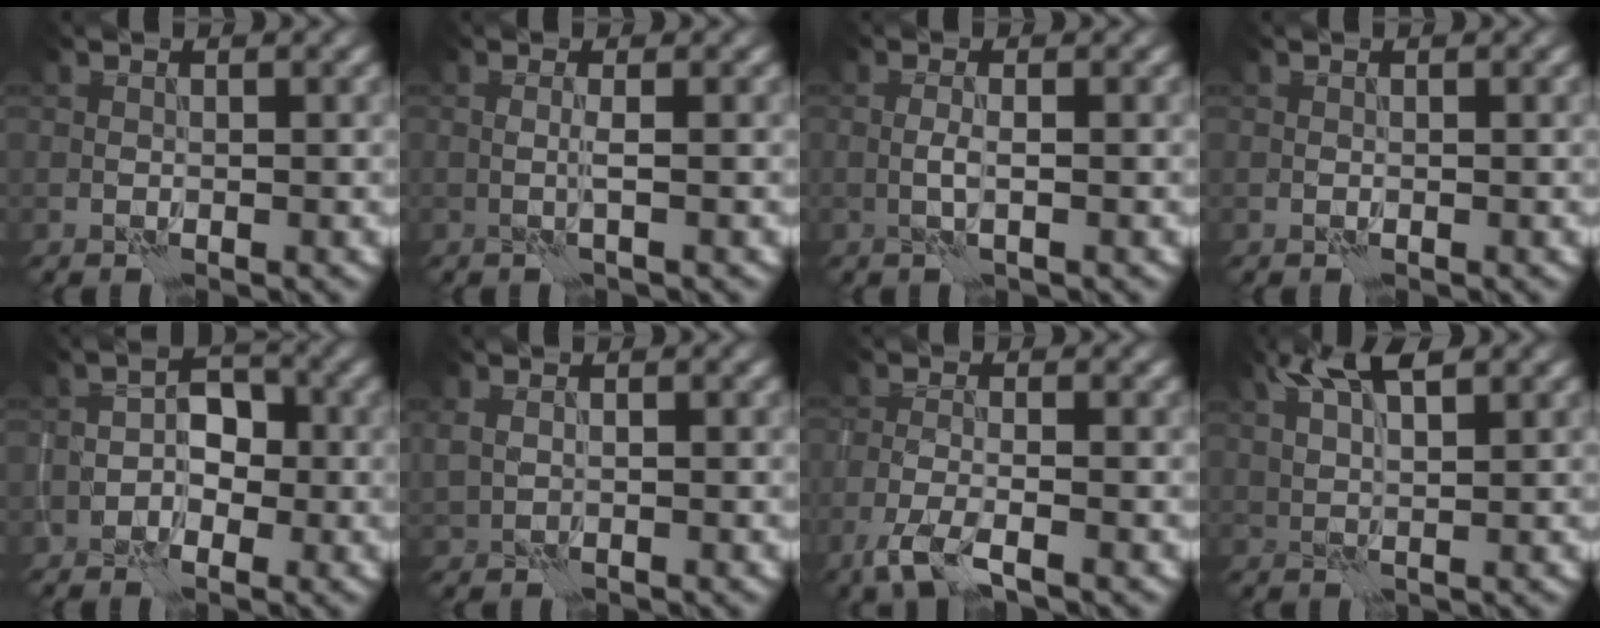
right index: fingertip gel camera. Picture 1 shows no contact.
{"total": 1.1, "force": [0.5, -0.9, 0.2], "torque": [-0.008, -0.002, 0.010]}
{"total": 0.9, "force": [0.3, -0.6, 0.5], "torque": [-0.015, -0.001, 0.006]}
{"total": 0.0}
{"total": 2.3, "force": [-0.8, 1.5, 1.6], "torque": [-0.014, 0.010, -0.014]}
{"total": 0.8, "force": [0.8, -0.1, -0.2], "torque": [0.002, -0.004, 0.021]}
{"total": 2.9, "force": [-2.1, 0.2, 2.0], "torque": [-0.047, -0.005, -0.048]}
{"total": 4.2, "force": [3.1, 0.5, 2.8], "torque": [-0.061, 0.008, 0.060]}